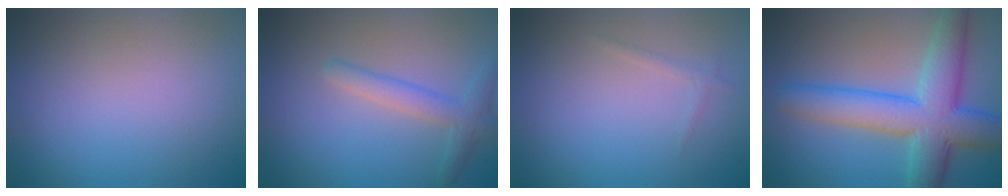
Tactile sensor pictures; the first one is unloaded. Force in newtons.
{"total": 2.5, "press": 2.5, "slide": 0.1}
{"total": 0.7, "press": 0.7, "slide": 0.0}
{"total": 9.0, "press": 9.0, "slide": 0.2}